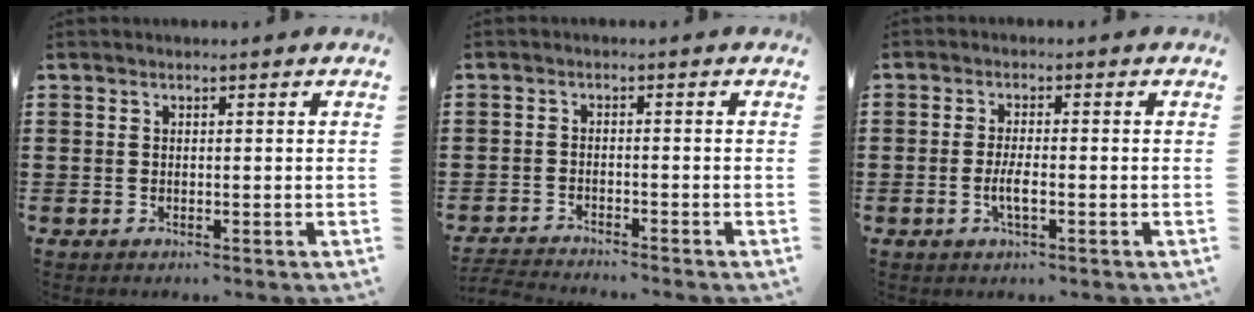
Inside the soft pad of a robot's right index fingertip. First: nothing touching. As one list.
[{"total": 2.6, "force": [-2.6, -0.1, -0.1], "torque": [-0.002, -0.002, -0.055]}, {"total": 3.1, "force": [-0.9, 0.7, 2.9], "torque": [-0.057, -0.002, -0.018]}]